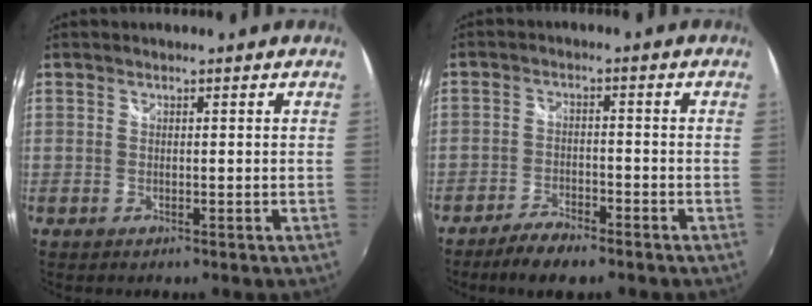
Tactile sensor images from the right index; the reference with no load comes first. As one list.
[{"total": 6.6, "force": [-5.2, 1.9, 3.6], "torque": [-0.092, -0.008, -0.094]}]